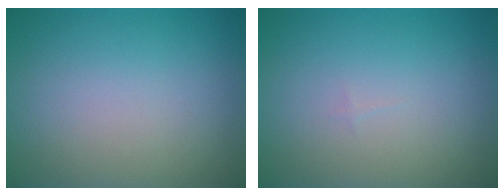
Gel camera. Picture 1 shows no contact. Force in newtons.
{"total": 0.0}